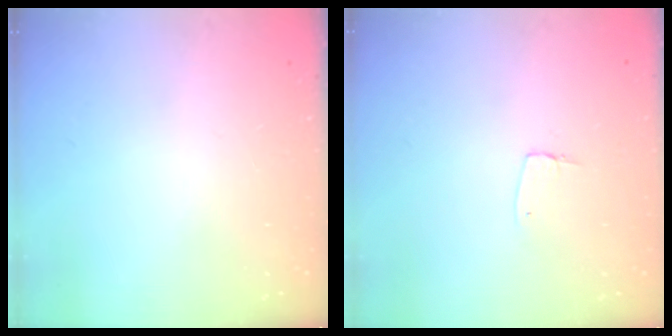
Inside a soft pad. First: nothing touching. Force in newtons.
{"total": 4.4, "press": 4.4, "slide": 0.3}